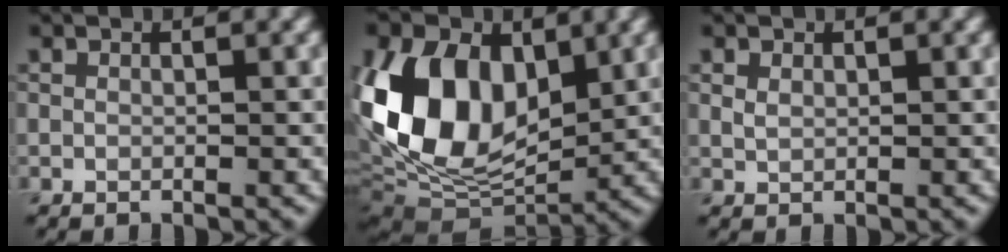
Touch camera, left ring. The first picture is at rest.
{"total": 14.1, "force": [1.9, 9.5, 10.3], "torque": [-0.212, 0.002, 0.024]}
{"total": 0.9, "force": [0.4, 0.7, 0.5], "torque": [-0.013, 0.000, 0.008]}